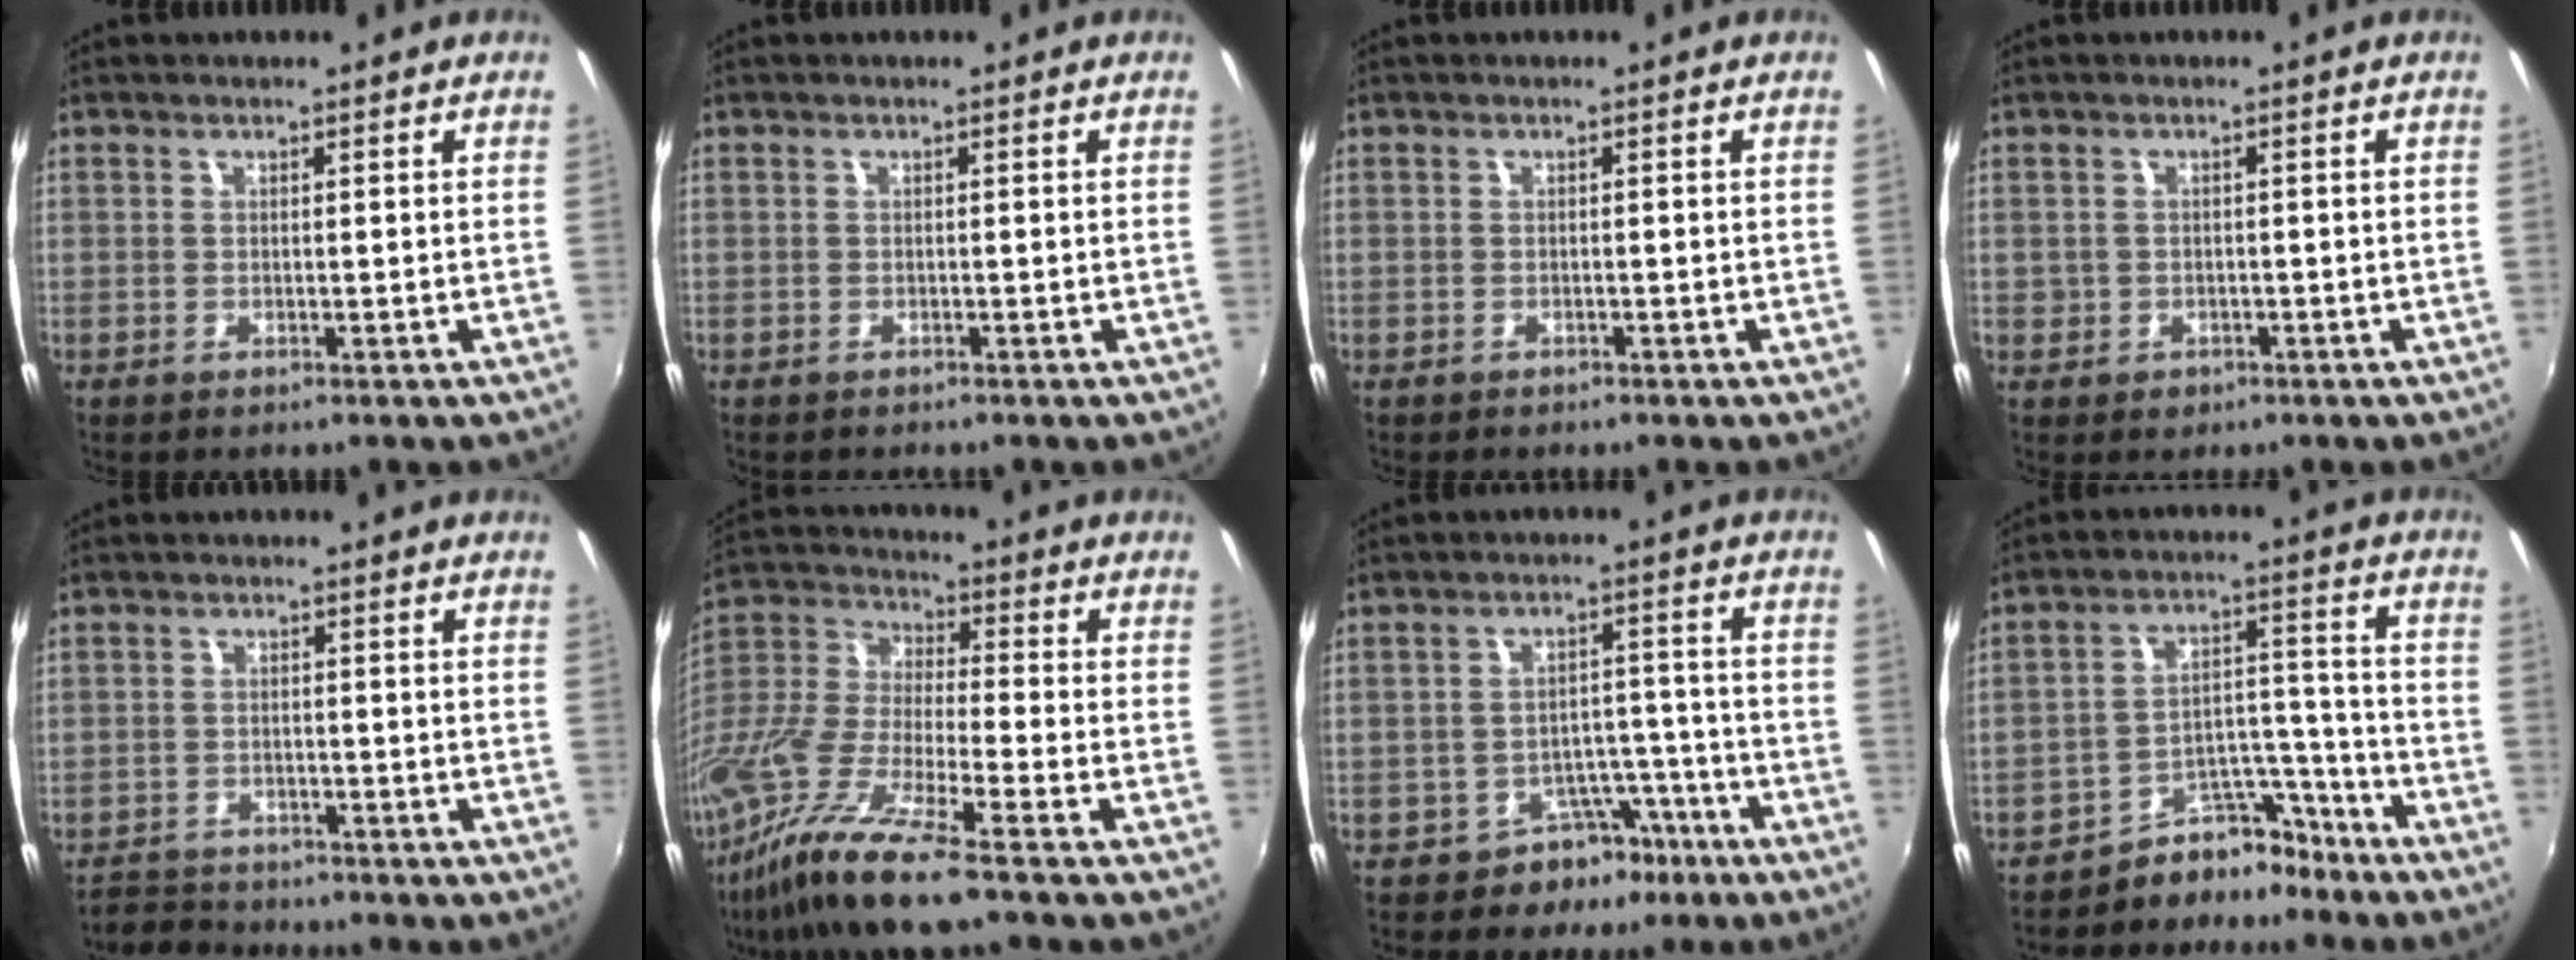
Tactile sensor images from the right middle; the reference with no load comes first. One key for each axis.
{"total": 0.0}
{"total": 0.5, "fx": -0.5, "fy": 0.2, "fz": 0.0, "tx": -0.003, "ty": 0.002, "tz": -0.006}
{"total": 2.7, "fx": -0.6, "fy": 2.5, "fz": 0.8, "tx": -0.018, "ty": -0.002, "tz": -0.008}
{"total": 3.9, "fx": -3.5, "fy": 1.6, "fz": -0.3, "tx": -0.008, "ty": 0.012, "tz": -0.065}
{"total": 18.4, "fx": -12.5, "fy": 1.9, "fz": 13.4, "tx": -0.274, "ty": -0.029, "tz": -0.248}
{"total": 6.7, "fx": -4.8, "fy": 4.4, "fz": 1.6, "tx": -0.026, "ty": 0.032, "tz": -0.059}
{"total": 8.5, "fx": -7.5, "fy": 3.8, "fz": 1.1, "tx": -0.004, "ty": 0.053, "tz": -0.116}